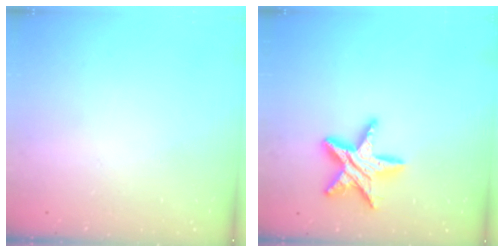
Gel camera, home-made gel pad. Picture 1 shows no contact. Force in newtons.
{"total": 14.2, "press": 14.2, "slide": 1.0}